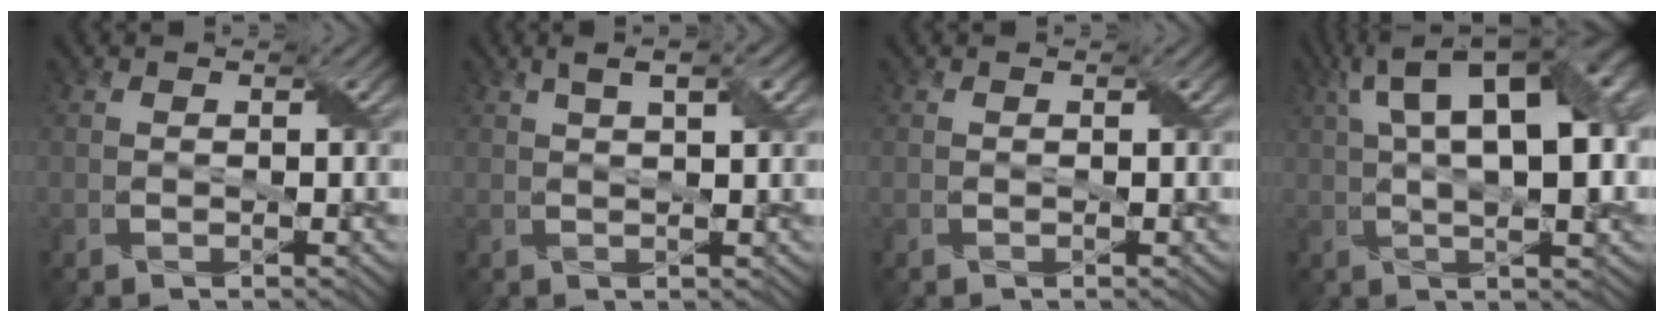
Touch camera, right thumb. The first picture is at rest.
{"total": 3.6, "force": [1.7, 0.9, 3.1], "torque": [-0.055, -0.002, 0.029]}
{"total": 0.0}
{"total": 15.8, "force": [3.9, 6.4, 13.9], "torque": [-0.207, 0.039, 0.045]}